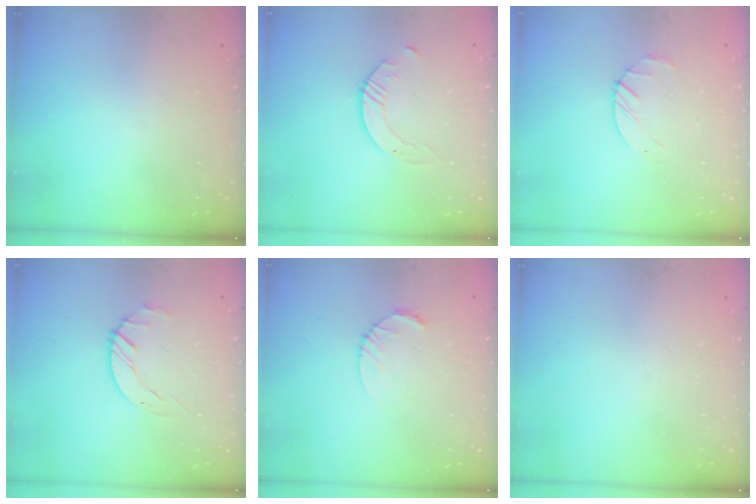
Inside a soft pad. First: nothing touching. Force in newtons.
{"total": 1.7, "press": 1.7, "slide": 0.2}
{"total": 2.4, "press": 2.3, "slide": 0.3}
{"total": 1.7, "press": 1.7, "slide": 0.3}
{"total": 2.6, "press": 2.6, "slide": 0.4}
{"total": 0.0}